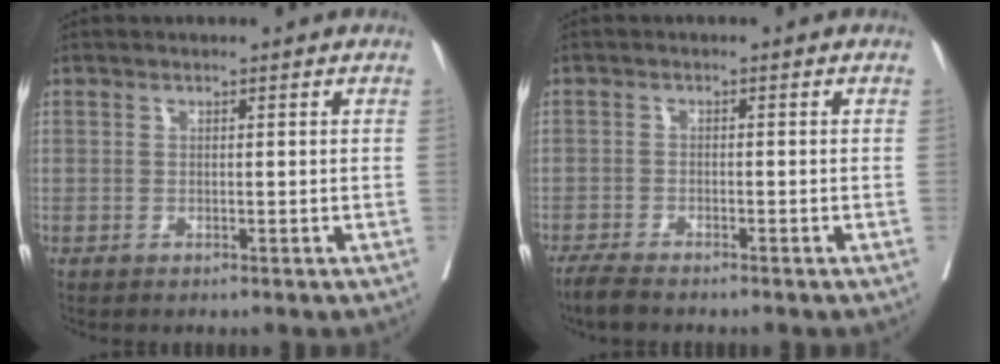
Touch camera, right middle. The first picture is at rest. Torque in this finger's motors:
{"motor_torque": [-0.17, -0.05, 0.04, 0.01]}